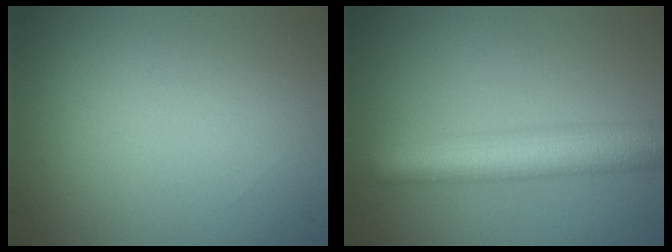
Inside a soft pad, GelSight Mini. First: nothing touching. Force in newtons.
{"total": 6.6, "press": 6.6, "slide": 0.1}